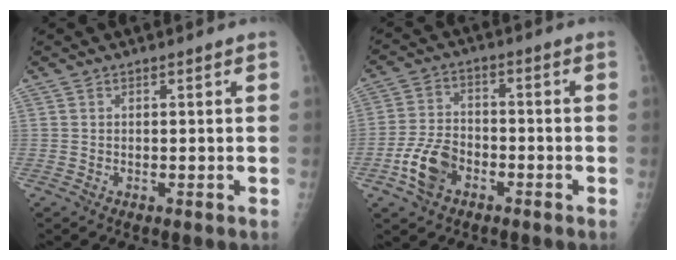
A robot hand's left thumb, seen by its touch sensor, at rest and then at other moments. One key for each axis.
{"total": 8.2, "fx": -3.9, "fy": 5.3, "fz": 5.0, "tx": -0.094, "ty": 0.022, "tz": -0.073}